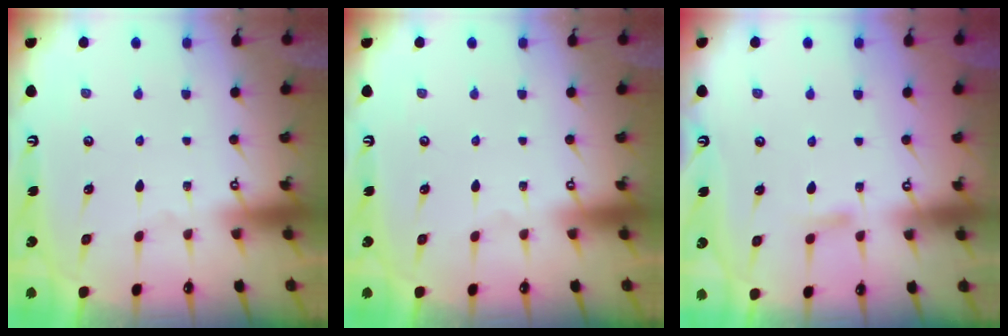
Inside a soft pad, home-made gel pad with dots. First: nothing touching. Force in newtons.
{"total": 0.0}
{"total": 4.5, "press": 4.5, "slide": 0.5}